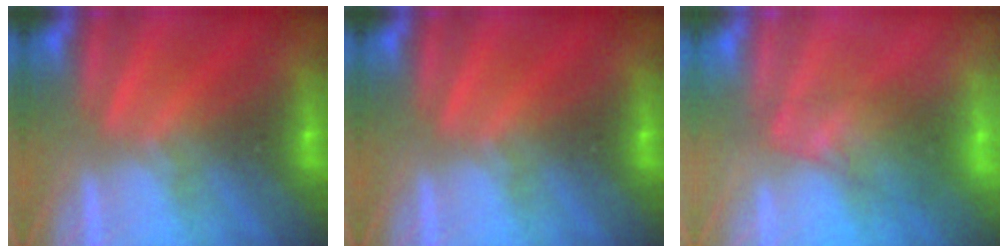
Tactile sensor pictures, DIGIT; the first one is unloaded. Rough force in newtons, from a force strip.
{"total": 0.0}
{"total": 2.5}